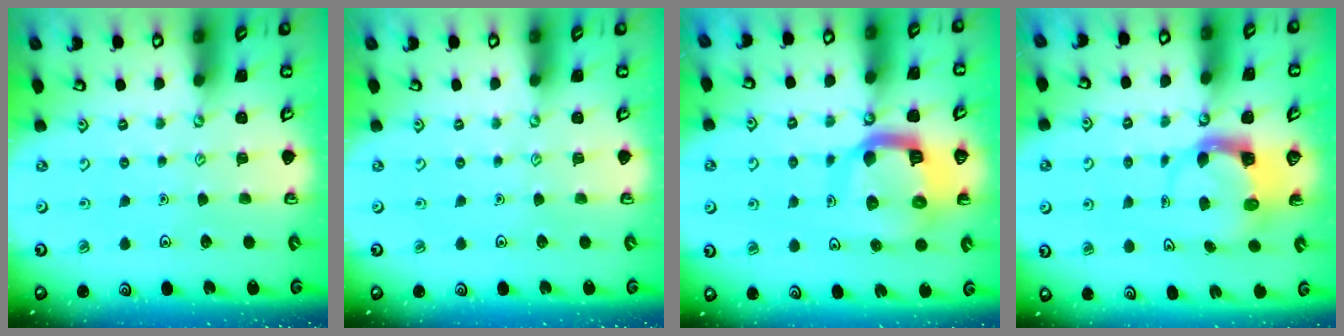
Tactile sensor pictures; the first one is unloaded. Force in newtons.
{"total": 0.0}
{"total": 14.1, "press": 14.0, "slide": 1.8}
{"total": 3.6, "press": 3.6, "slide": 0.5}